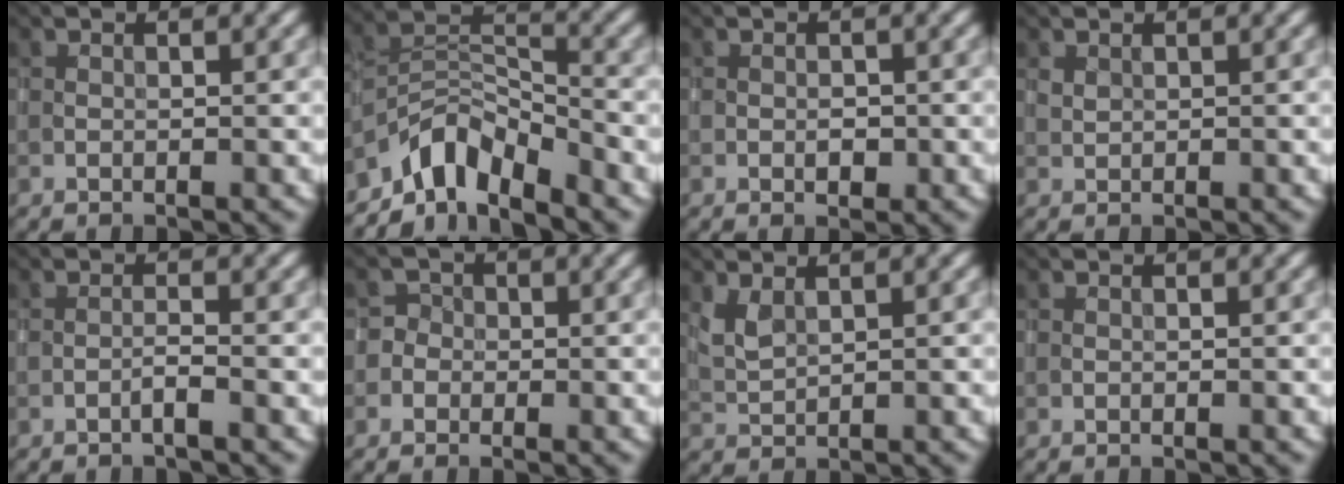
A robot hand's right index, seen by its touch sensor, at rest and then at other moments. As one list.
[{"total": 5.8, "force": [-4.6, 2.2, 2.6], "torque": [-0.036, 0.000, -0.098]}, {"total": 1.1, "force": [-0.2, 0.7, 0.8], "torque": [-0.012, 0.002, -0.004]}, {"total": 0.5, "force": [0.4, 0.3, 0.1], "torque": [-0.006, 0.001, 0.008]}, {"total": 0.8, "force": [-0.5, -0.1, 0.6], "torque": [-0.011, 0.007, -0.013]}, {"total": 2.3, "force": [-1.1, 2.0, 0.1], "torque": [0.019, 0.013, -0.031]}, {"total": 1.8, "force": [1.2, 0.7, 1.1], "torque": [-0.032, -0.001, 0.029]}, {"total": 0.0}]